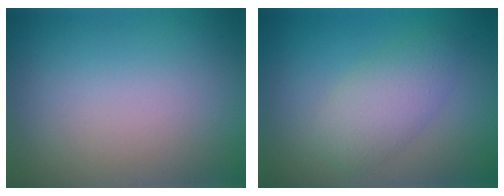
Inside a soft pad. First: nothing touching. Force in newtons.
{"total": 3.3, "press": 3.3, "slide": 0.1}